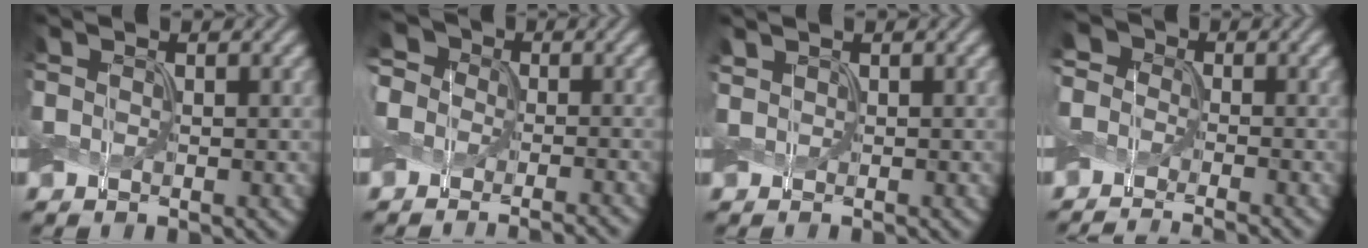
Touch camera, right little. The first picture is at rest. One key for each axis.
{"total": 6.9, "fx": -2.0, "fy": 5.9, "fz": 3.1, "tx": -0.039, "ty": 0.014, "tz": -0.074}
{"total": 0.5, "fx": 0.5, "fy": 0.1, "fz": -0.1, "tx": 0.000, "ty": 0.003, "tz": 0.009}
{"total": 6.3, "fx": -3.0, "fy": 4.4, "fz": 3.3, "tx": -0.052, "ty": 0.003, "tz": -0.071}